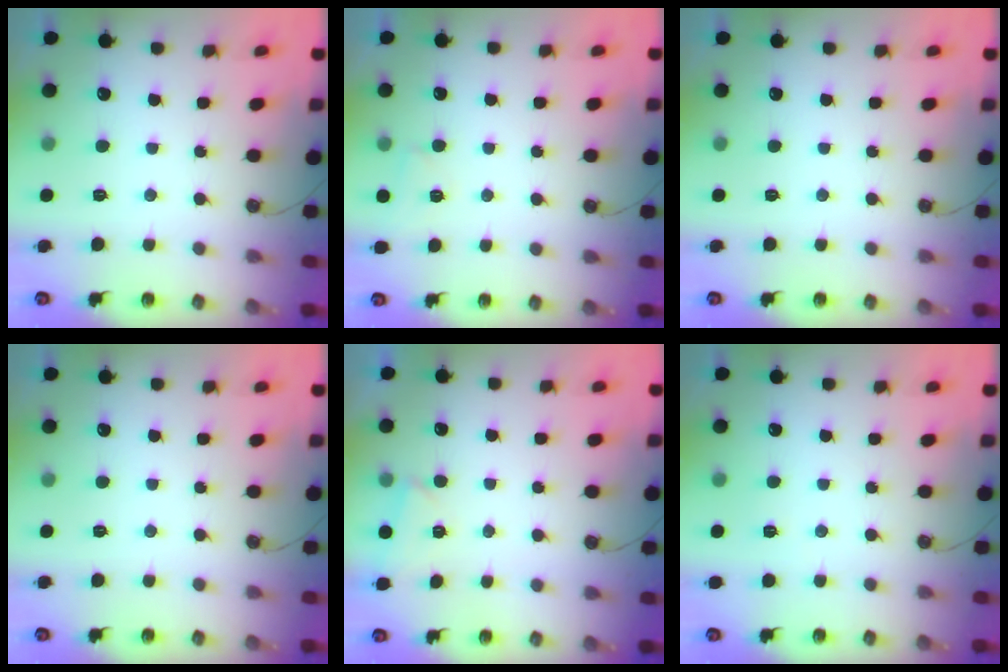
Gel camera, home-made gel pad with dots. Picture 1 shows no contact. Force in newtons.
{"total": 3.9, "press": 3.2, "slide": 2.4}
{"total": 0.0}
{"total": 0.0}
{"total": 2.8, "press": 2.1, "slide": 1.8}
{"total": 2.5, "press": 1.1, "slide": 2.2}